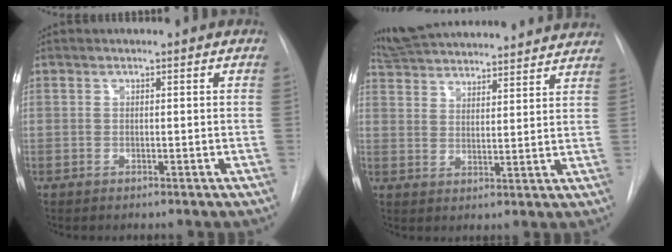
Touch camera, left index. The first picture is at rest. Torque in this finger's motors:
{"motor_torque": [0.91, -1.19, 0.17, 0.05]}